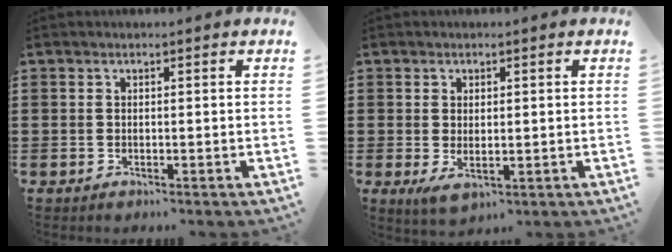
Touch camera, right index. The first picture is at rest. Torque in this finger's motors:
{"motor_torque": [0.86, 1.28, 0.11, 0.02]}